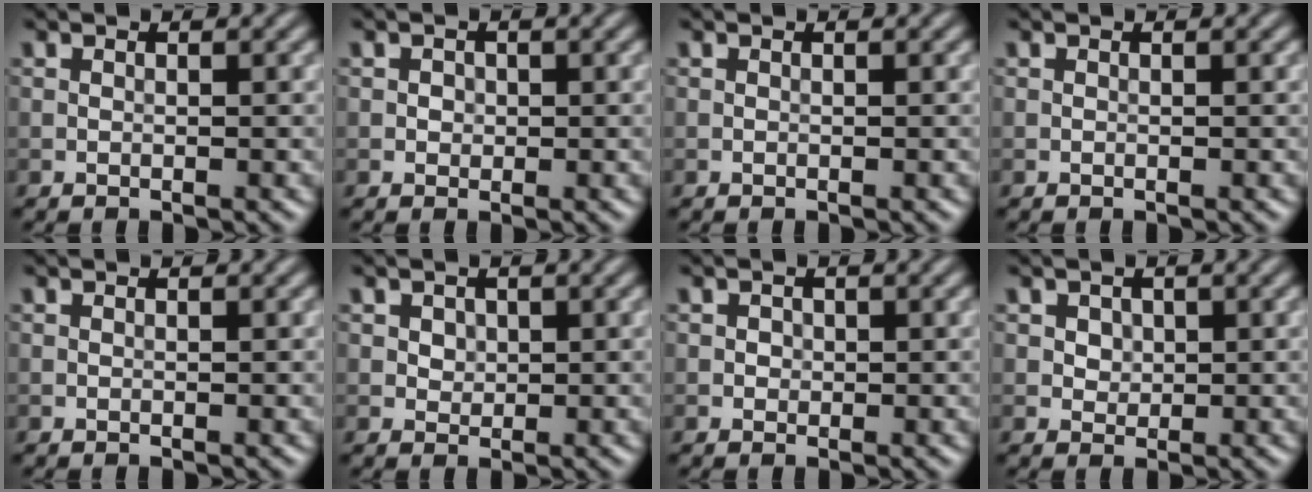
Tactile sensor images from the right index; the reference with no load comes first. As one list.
[{"total": 0.8, "force": [0.1, 0.8, 0.3], "torque": [0.000, -0.002, 0.000]}, {"total": 0.0}, {"total": 0.0}, {"total": 0.0}, {"total": 1.3, "force": [0.5, 1.1, 0.5], "torque": [-0.008, -0.002, 0.012]}, {"total": 0.7, "force": [0.1, 0.7, 0.2], "torque": [0.001, -0.003, 0.000]}, {"total": 1.7, "force": [0.7, 1.4, 0.7], "torque": [-0.013, 0.001, 0.017]}]